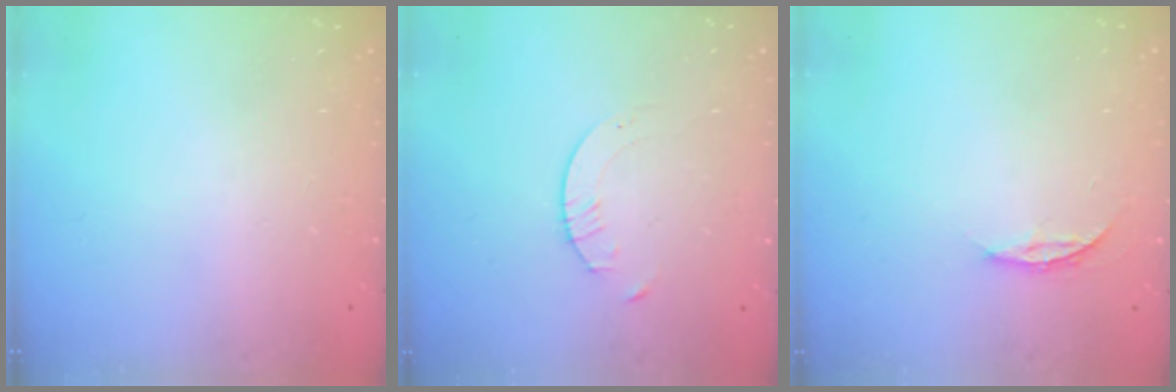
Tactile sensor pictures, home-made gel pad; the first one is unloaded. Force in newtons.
{"total": 1.6, "press": 1.6, "slide": 0.2}
{"total": 3.8, "press": 3.8, "slide": 0.3}